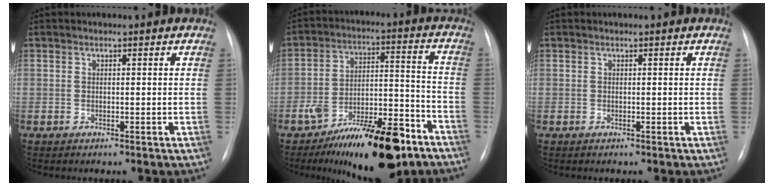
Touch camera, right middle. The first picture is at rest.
{"total": 17.5, "force": [-11.6, 4.7, 12.2], "torque": [-0.162, 0.026, -0.184]}
{"total": 0.0}